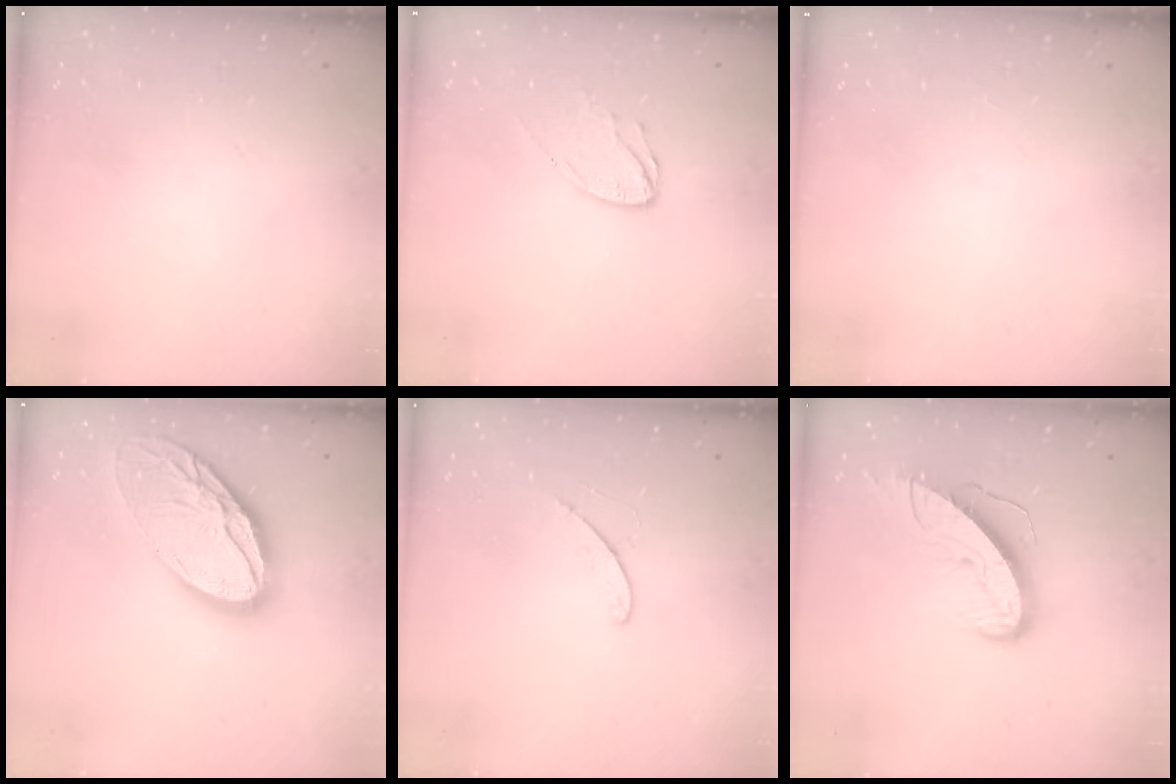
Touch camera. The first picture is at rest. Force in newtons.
{"total": 7.6, "press": 7.6, "slide": 0.2}
{"total": 0.0}
{"total": 21.6, "press": 21.5, "slide": 2.2}
{"total": 4.1, "press": 4.0, "slide": 0.4}
{"total": 11.3, "press": 11.2, "slide": 0.8}